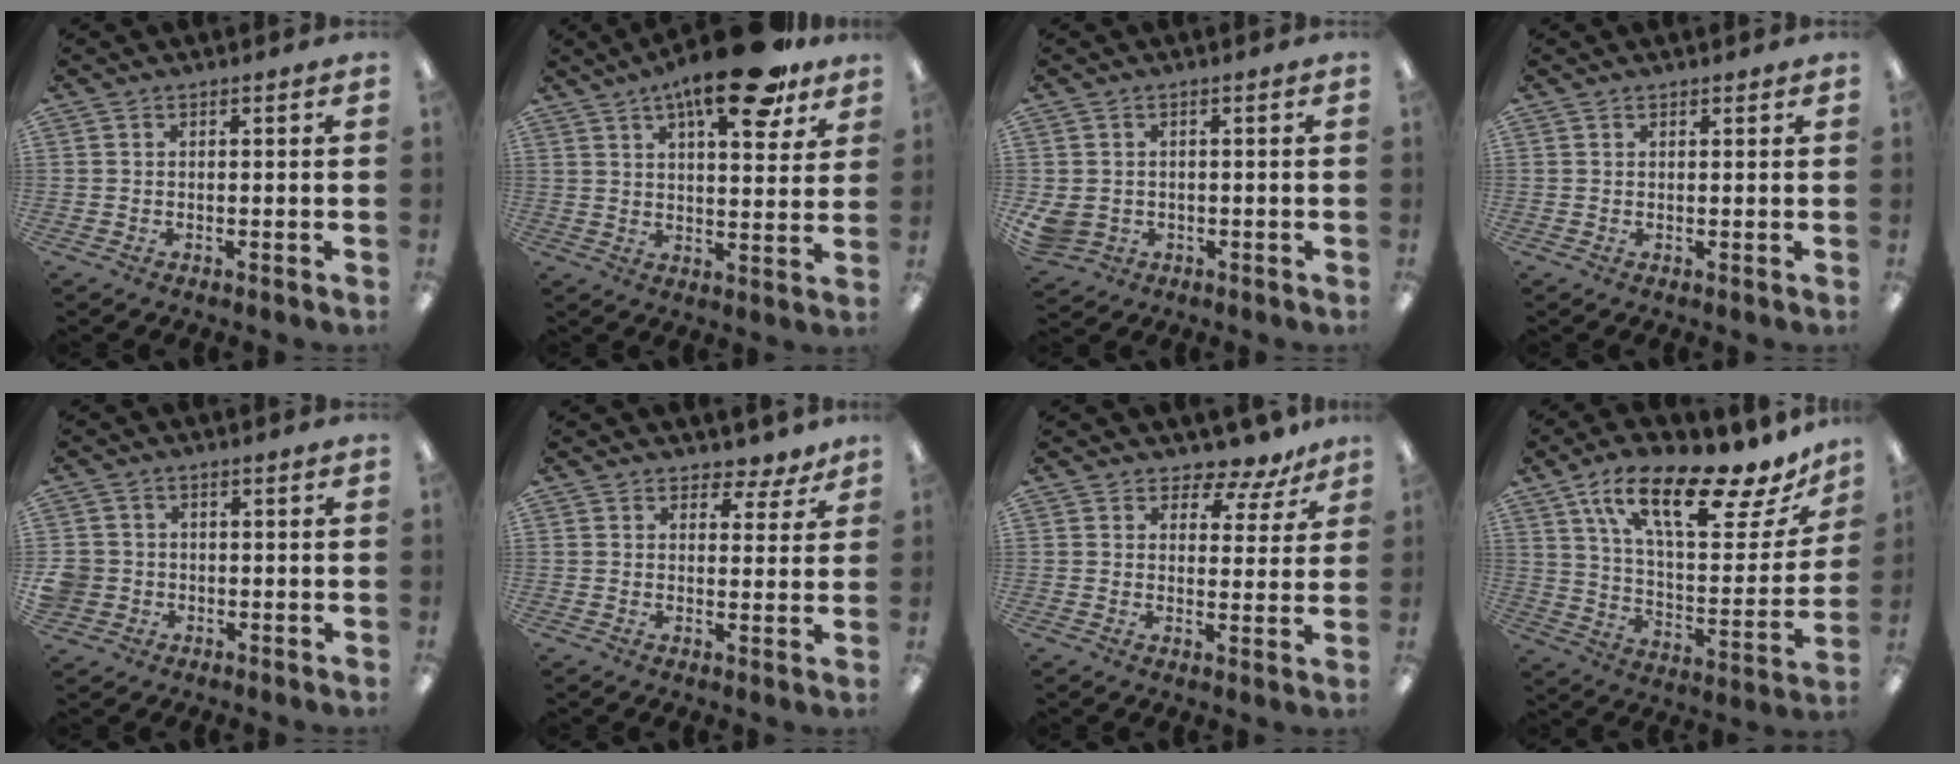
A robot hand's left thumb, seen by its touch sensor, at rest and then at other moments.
{"total": 16.9, "force": [10.8, 5.6, 11.7], "torque": [-0.168, -0.051, 0.170]}
{"total": 3.7, "force": [-0.4, 3.4, 1.4], "torque": [-0.039, 0.000, -0.006]}
{"total": 0.6, "force": [0.6, 0.2, 0.0], "torque": [-0.001, 0.000, 0.011]}
{"total": 4.1, "force": [-0.6, 4.0, 0.6], "torque": [-0.030, 0.005, -0.011]}
{"total": 3.9, "force": [3.0, 2.3, 0.9], "torque": [0.005, -0.020, 0.051]}
{"total": 5.3, "force": [4.7, 2.2, 1.2], "torque": [-0.015, -0.040, 0.081]}
{"total": 21.8, "force": [13.9, 7.1, 15.2], "torque": [-0.242, -0.076, 0.227]}